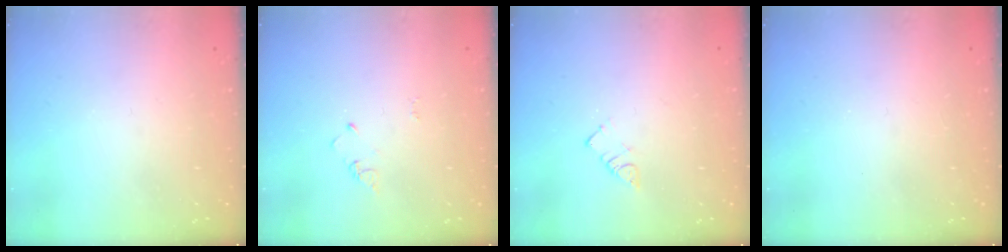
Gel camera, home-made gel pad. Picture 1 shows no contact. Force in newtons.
{"total": 2.4, "press": 2.4, "slide": 0.3}
{"total": 2.9, "press": 2.9, "slide": 0.2}
{"total": 2.6, "press": 2.6, "slide": 0.4}